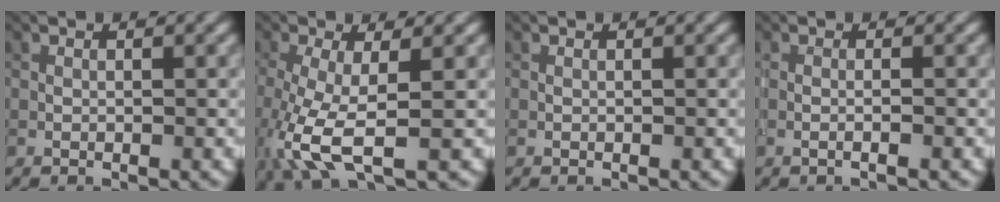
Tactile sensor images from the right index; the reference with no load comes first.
{"total": 5.7, "force": [-1.2, 1.8, 5.3], "torque": [-0.125, -0.016, -0.021]}
{"total": 0.0}
{"total": 1.3, "force": [-0.2, 0.3, 1.3], "torque": [-0.012, -0.007, -0.013]}